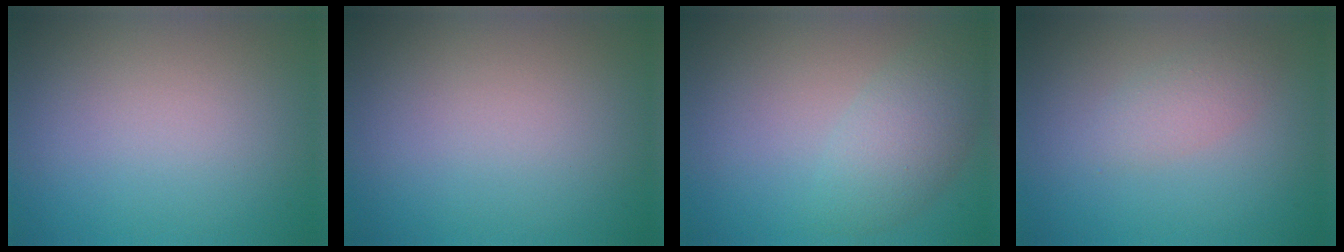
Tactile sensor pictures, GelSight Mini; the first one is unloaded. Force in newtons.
{"total": 0.0}
{"total": 3.6, "press": 3.6, "slide": 0.1}
{"total": 1.9, "press": 1.9, "slide": 0.0}